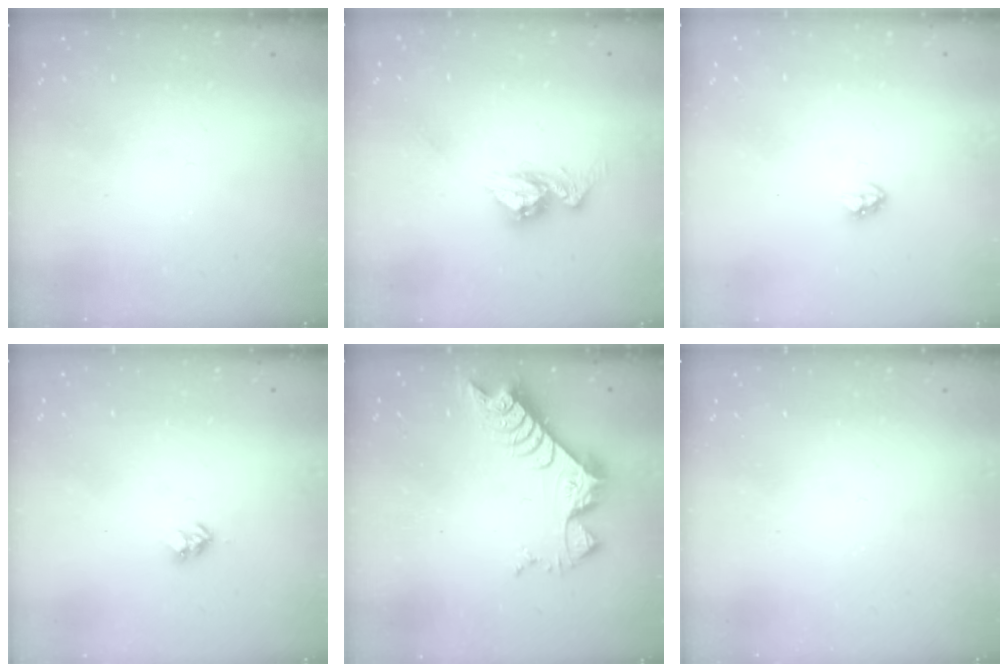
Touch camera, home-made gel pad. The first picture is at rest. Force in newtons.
{"total": 9.4, "press": 9.4, "slide": 0.8}
{"total": 2.9, "press": 2.9, "slide": 0.2}
{"total": 2.8, "press": 2.8, "slide": 0.4}
{"total": 8.5, "press": 8.5, "slide": 0.8}
{"total": 0.0}